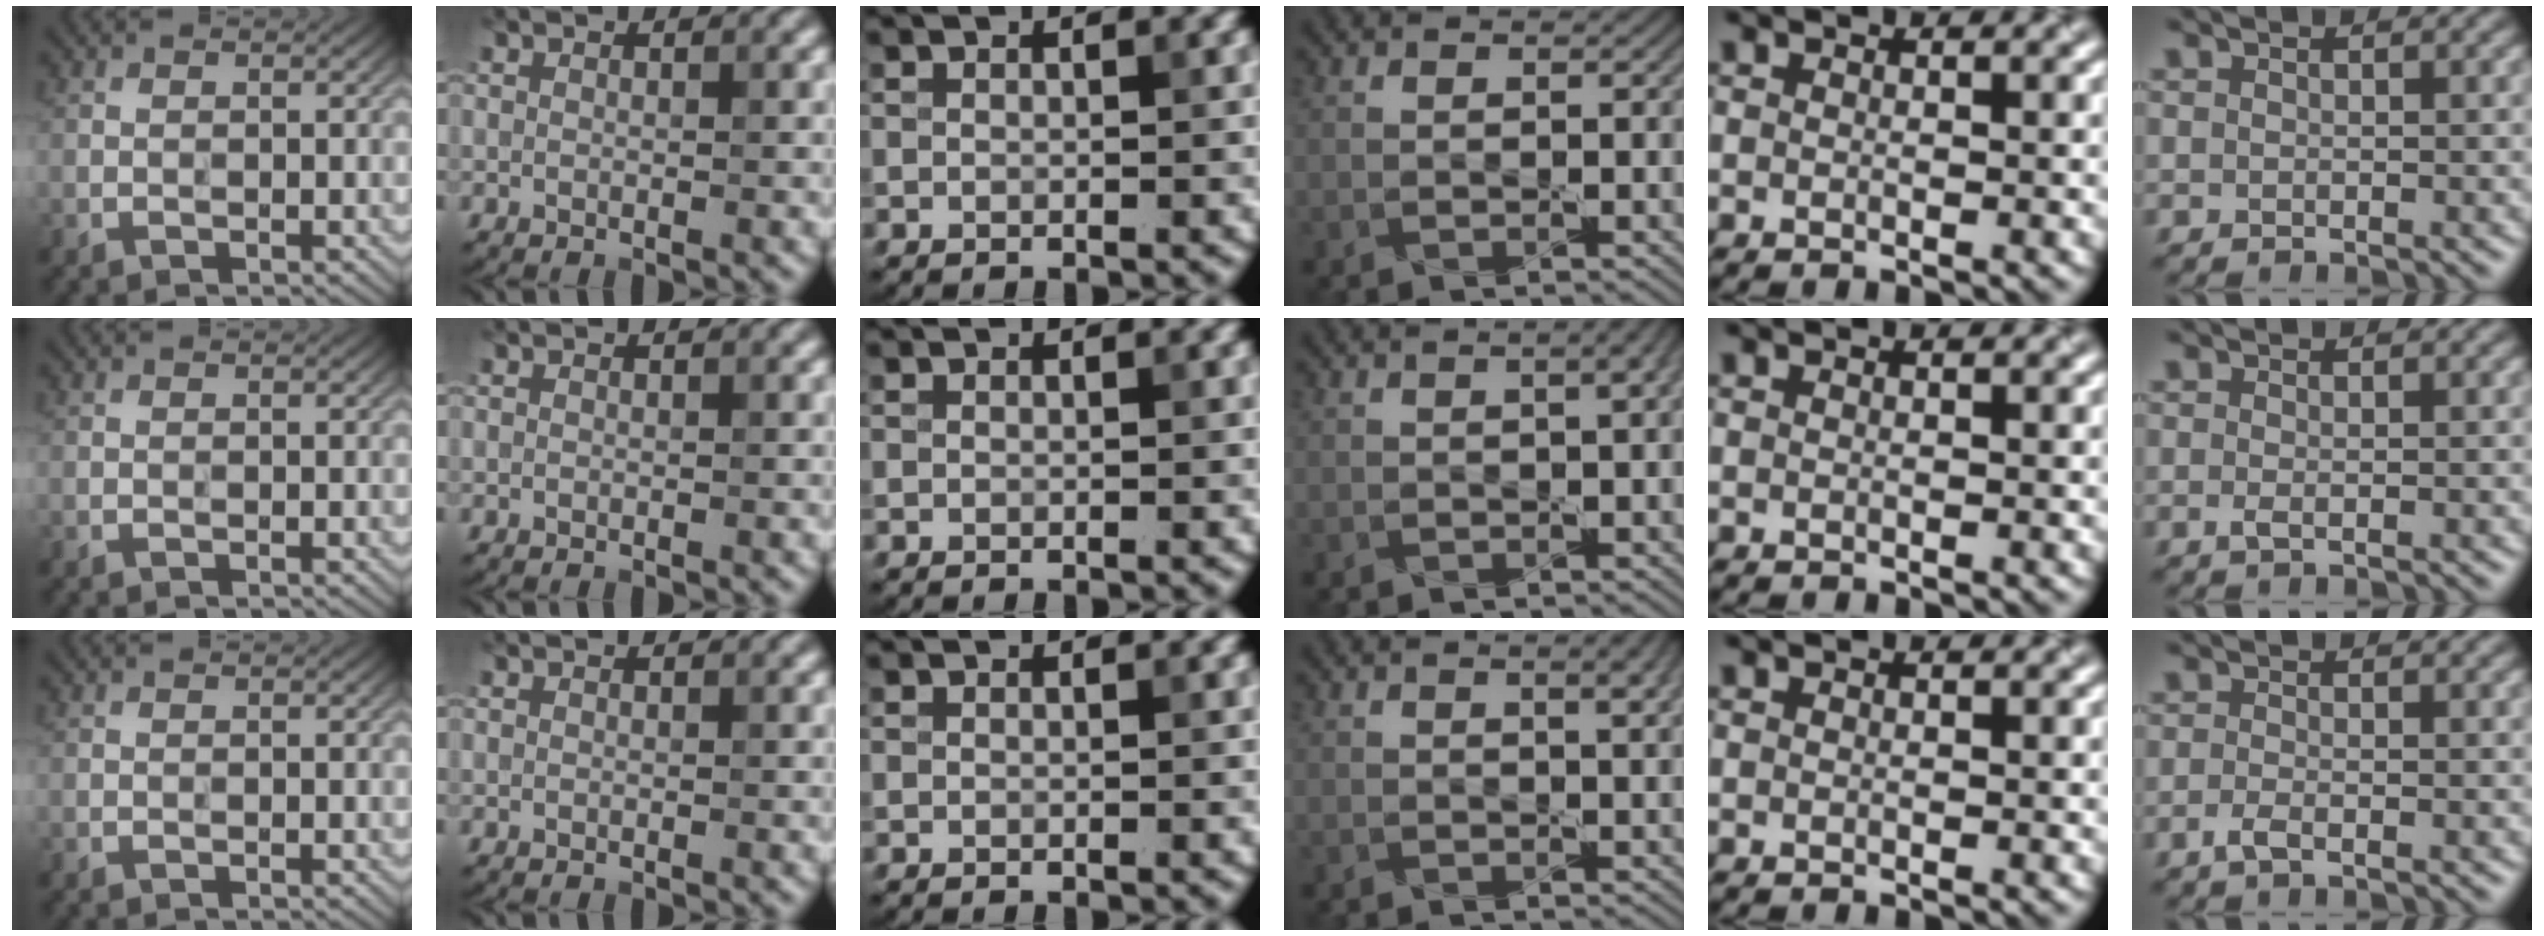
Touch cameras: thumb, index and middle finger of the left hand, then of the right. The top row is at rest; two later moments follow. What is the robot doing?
{"motion": "pour", "object": "sugar"}